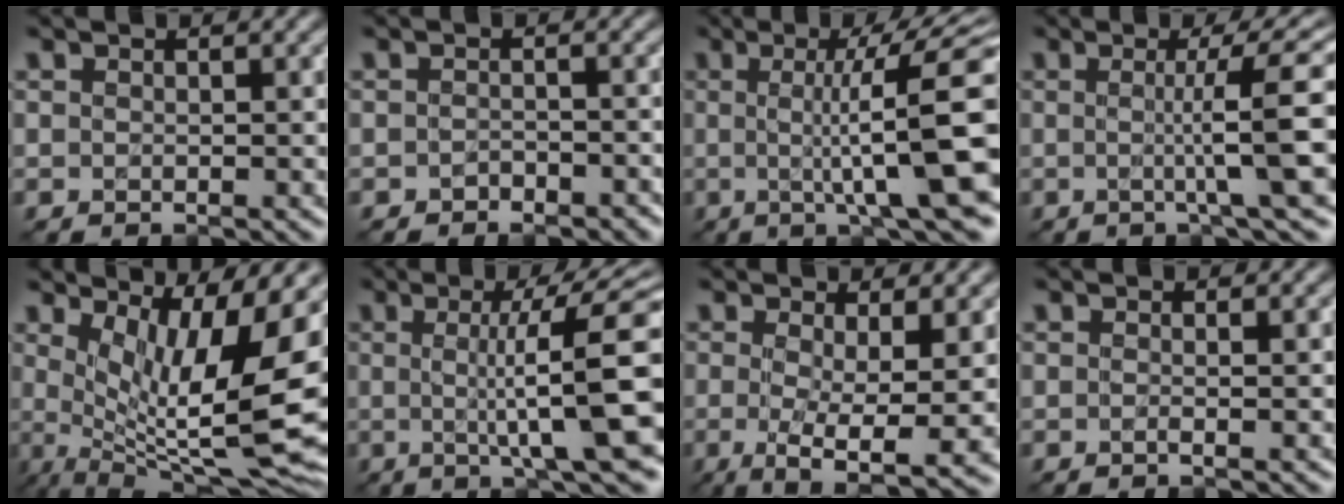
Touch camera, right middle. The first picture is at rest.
{"total": 1.4, "force": [-1.1, 0.6, 0.4], "torque": [-0.007, 0.005, -0.021]}
{"total": 12.4, "force": [0.1, 2.7, 12.1], "torque": [-0.143, 0.011, -0.002]}
{"total": 7.1, "force": [0.2, 1.0, 7.0], "torque": [-0.099, 0.008, 0.000]}
{"total": 14.3, "force": [2.0, 4.1, 13.6], "torque": [-0.196, -0.015, 0.044]}
{"total": 11.1, "force": [0.2, 2.3, 10.8], "torque": [-0.131, 0.009, -0.001]}
{"total": 6.2, "force": [-0.8, 1.2, 6.0], "torque": [-0.096, -0.013, -0.014]}
{"total": 0.7, "force": [-0.2, 0.1, 0.7], "torque": [-0.010, -0.003, -0.008]}